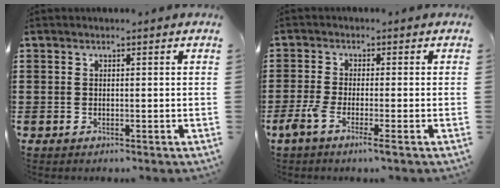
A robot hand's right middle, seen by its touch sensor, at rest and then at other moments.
{"total": 3.4, "force": [-1.9, 0.2, 2.8], "torque": [-0.070, -0.010, -0.039]}